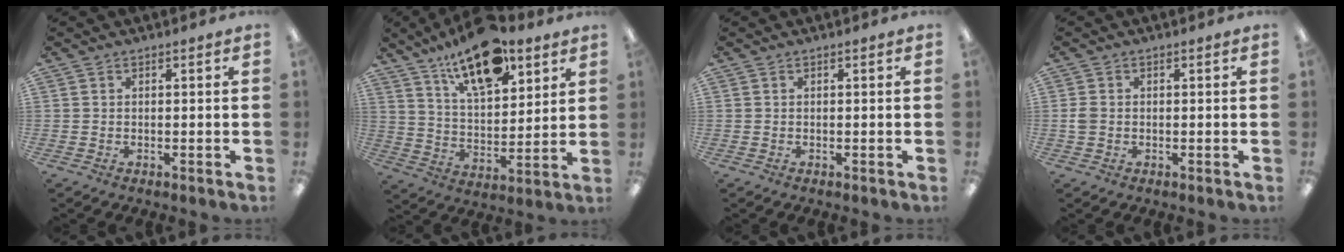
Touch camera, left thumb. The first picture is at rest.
{"total": 17.4, "force": [11.9, 7.5, 10.3], "torque": [-0.167, -0.055, 0.203]}
{"total": 0.0}
{"total": 2.1, "force": [-0.1, 1.6, 1.4], "torque": [-0.025, 0.005, -0.003]}